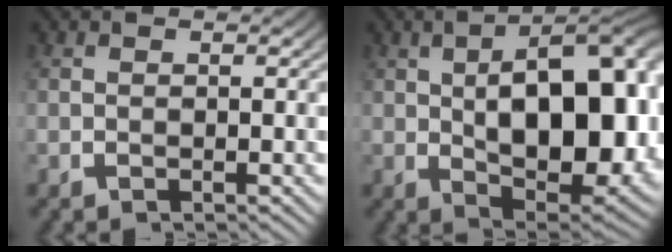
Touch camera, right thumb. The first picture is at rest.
{"total": 15.8, "force": [0.1, 8.5, 13.3], "torque": [-0.204, -0.048, 0.029]}